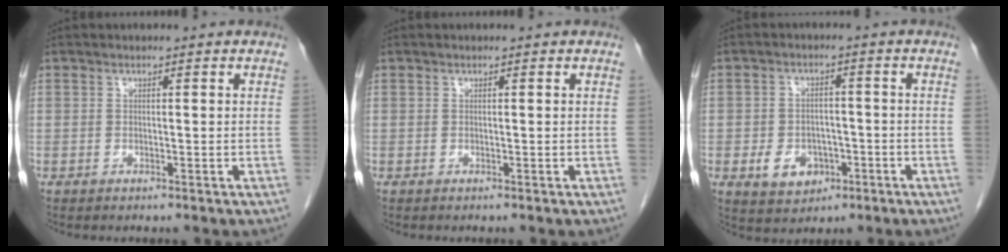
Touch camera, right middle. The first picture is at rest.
{"total": 0.0}
{"total": 6.1, "force": [-2.3, 4.5, 3.4], "torque": [-0.060, 0.006, -0.026]}